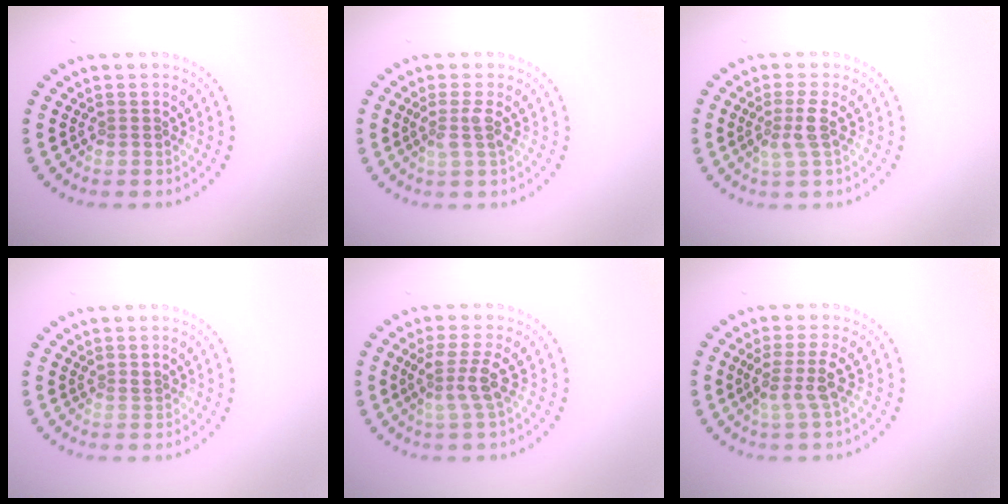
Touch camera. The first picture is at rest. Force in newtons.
{"total": 1.8, "press": 1.4, "slide": 1.2}
{"total": 2.0, "press": 1.6, "slide": 1.2}
{"total": 0.5, "press": 0.2, "slide": 0.5}
{"total": 2.9, "press": 2.3, "slide": 1.7}
{"total": 2.7, "press": 2.1, "slide": 1.6}